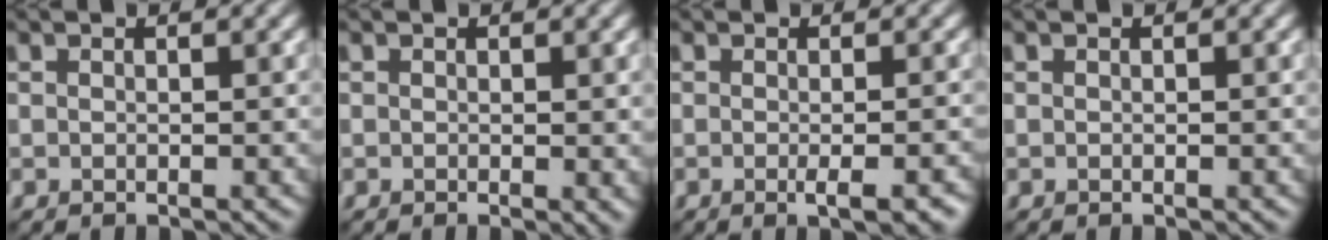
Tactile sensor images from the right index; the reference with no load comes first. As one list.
[{"total": 1.0, "force": [0.0, 0.1, 1.0], "torque": [-0.010, -0.004, -0.001]}, {"total": 3.3, "force": [-0.9, 1.0, 3.0], "torque": [-0.030, -0.002, -0.009]}, {"total": 0.0}]